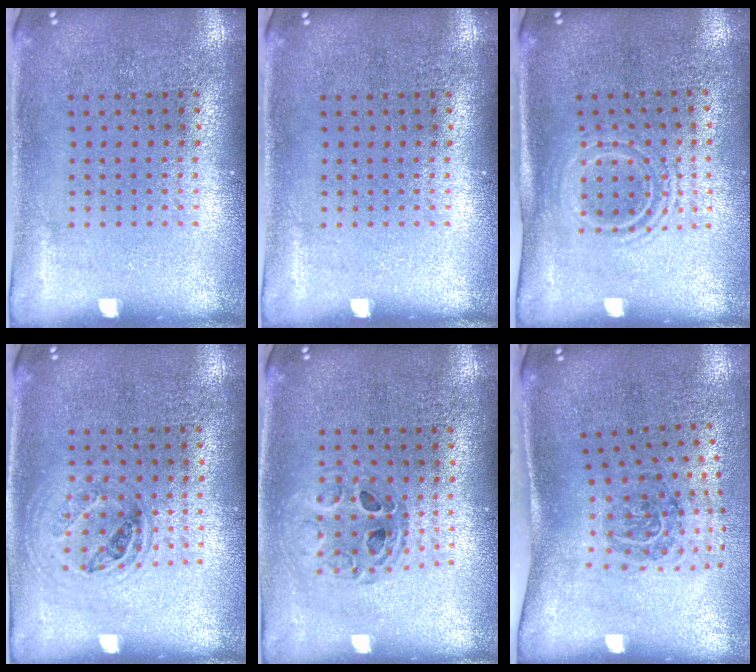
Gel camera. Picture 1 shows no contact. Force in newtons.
{"total": 0.0}
{"total": 1.6, "press": 1.2, "slide": 1.1}
{"total": 1.0, "press": 0.9, "slide": 0.3}
{"total": 0.8, "press": 0.8, "slide": 0.1}
{"total": 2.0, "press": 1.2, "slide": 1.5}